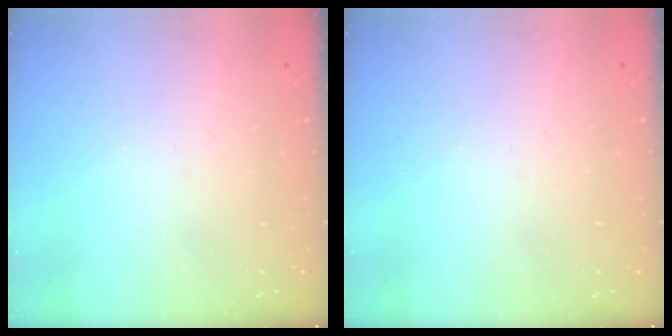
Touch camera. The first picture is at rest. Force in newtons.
{"total": 0.0}